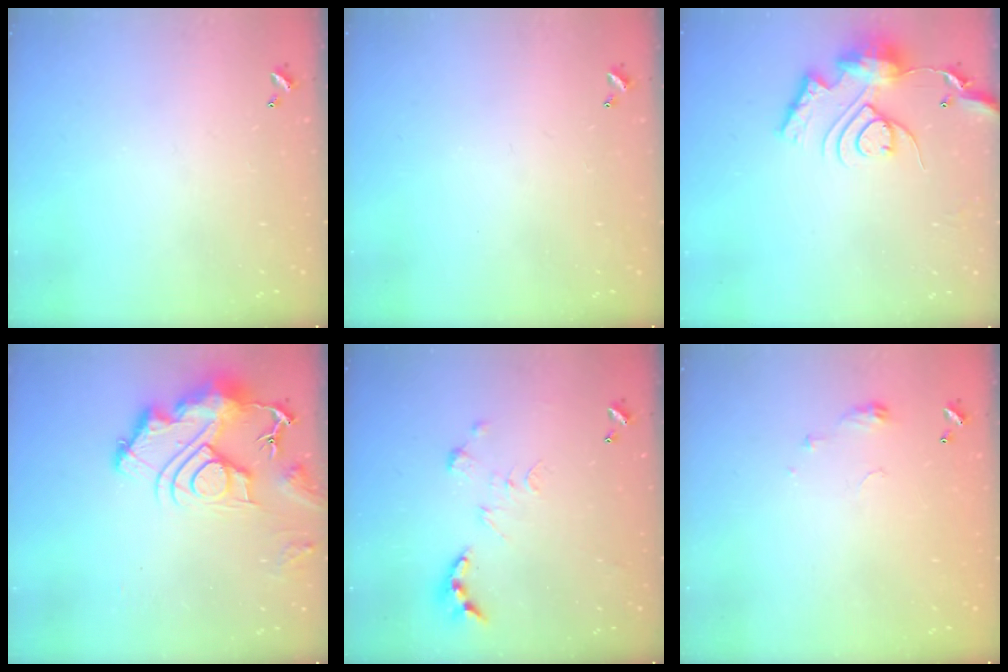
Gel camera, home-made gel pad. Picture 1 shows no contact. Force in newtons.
{"total": 0.0}
{"total": 14.9, "press": 14.8, "slide": 1.6}
{"total": 16.9, "press": 16.9, "slide": 1.6}
{"total": 0.0}
{"total": 3.5, "press": 3.5, "slide": 0.5}